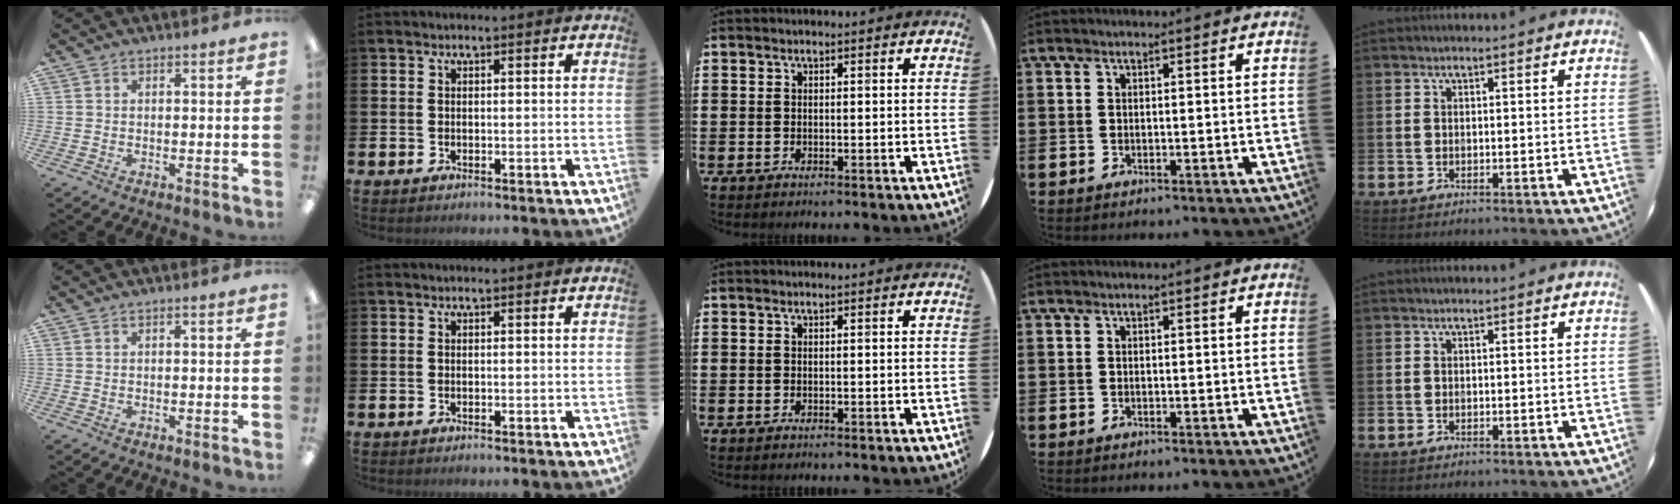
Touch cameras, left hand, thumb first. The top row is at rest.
{}